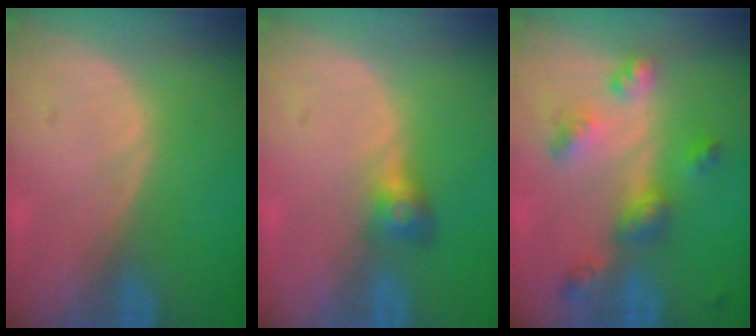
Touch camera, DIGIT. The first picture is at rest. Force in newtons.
{"total": 2.8, "press": 2.6, "slide": 0.9}
{"total": 6.8, "press": 6.0, "slide": 3.2}